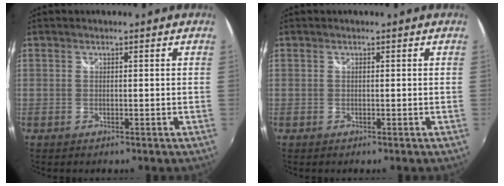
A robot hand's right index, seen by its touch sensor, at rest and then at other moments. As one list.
[{"total": 0.0}]